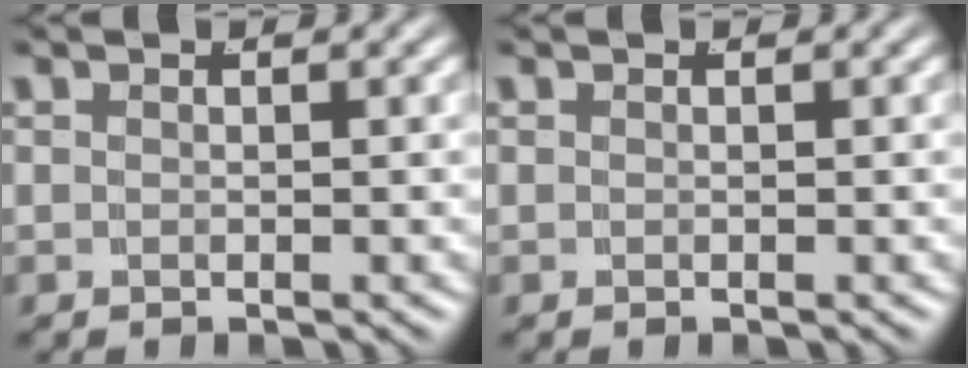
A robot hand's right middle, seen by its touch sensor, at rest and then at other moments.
{"total": 0.0}